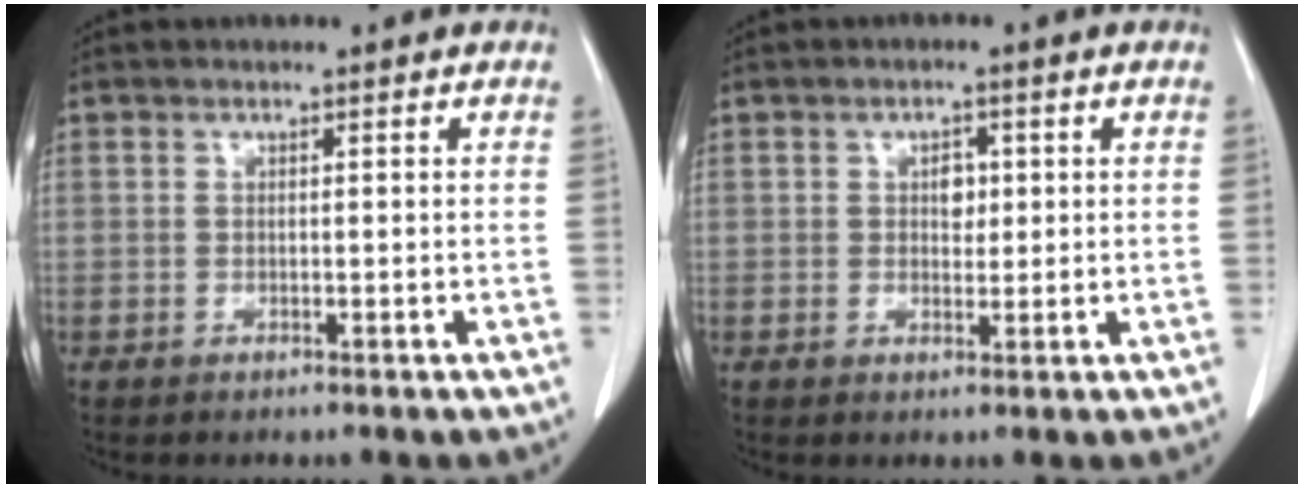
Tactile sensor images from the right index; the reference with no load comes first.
{"total": 2.3, "force": [0.5, 1.6, 1.6], "torque": [-0.021, 0.001, 0.007]}